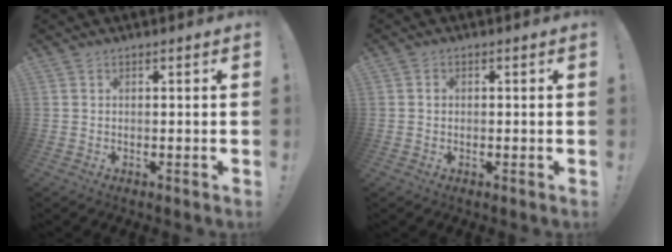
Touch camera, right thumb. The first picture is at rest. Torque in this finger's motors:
{"motor_torque": [-0.11, -0.06, 0.09, 0.21, -0.08]}